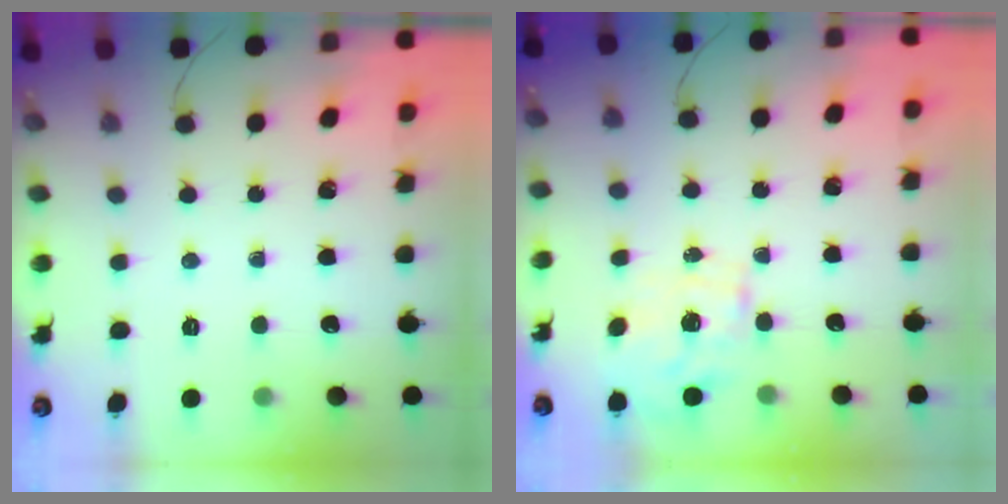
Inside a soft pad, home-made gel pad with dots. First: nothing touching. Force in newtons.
{"total": 1.0, "press": 0.8, "slide": 0.6}